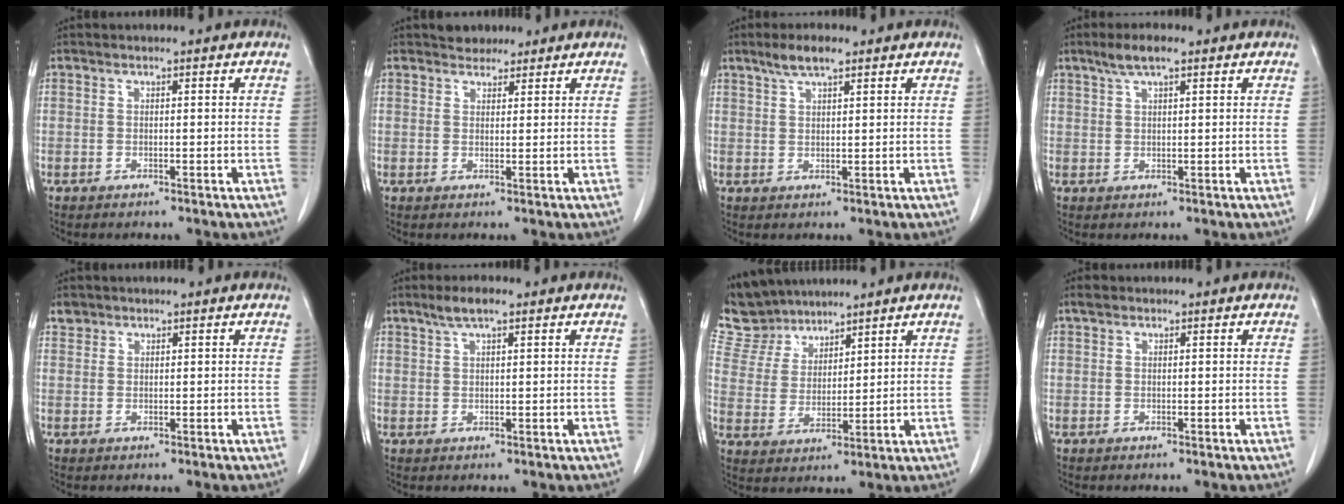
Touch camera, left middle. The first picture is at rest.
{"total": 2.4, "force": [2.1, 1.3, 0.2], "torque": [-0.008, 0.007, 0.033]}
{"total": 4.2, "force": [3.0, 0.9, 2.8], "torque": [-0.060, 0.008, 0.056]}
{"total": 3.8, "force": [2.6, 0.7, 2.7], "torque": [-0.058, 0.011, 0.049]}
{"total": 1.4, "force": [1.1, 0.9, 0.0], "torque": [0.006, 0.007, 0.016]}
{"total": 3.5, "force": [2.4, 0.7, 2.5], "torque": [-0.053, 0.009, 0.047]}
{"total": 9.0, "force": [8.3, 3.4, 0.7], "torque": [-0.026, 0.015, 0.174]}
{"total": 1.2, "force": [0.9, 0.7, 0.4], "torque": [-0.011, 0.010, 0.013]}